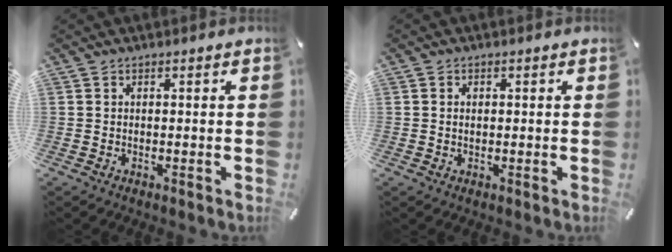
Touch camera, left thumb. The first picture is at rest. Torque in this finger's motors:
{"motor_torque": [-0.16, -0.38, 0.17, 0.13, -0.02]}